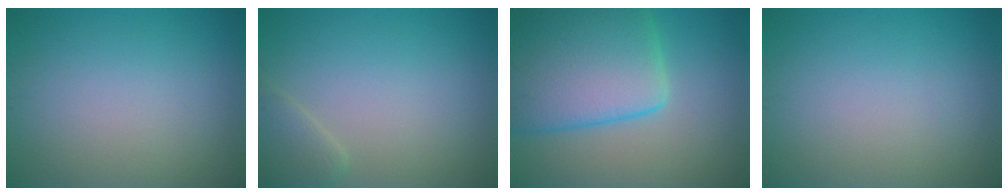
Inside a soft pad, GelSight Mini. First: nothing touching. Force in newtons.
{"total": 2.0, "press": 2.0, "slide": 0.2}
{"total": 10.4, "press": 10.4, "slide": 0.4}
{"total": 0.0}